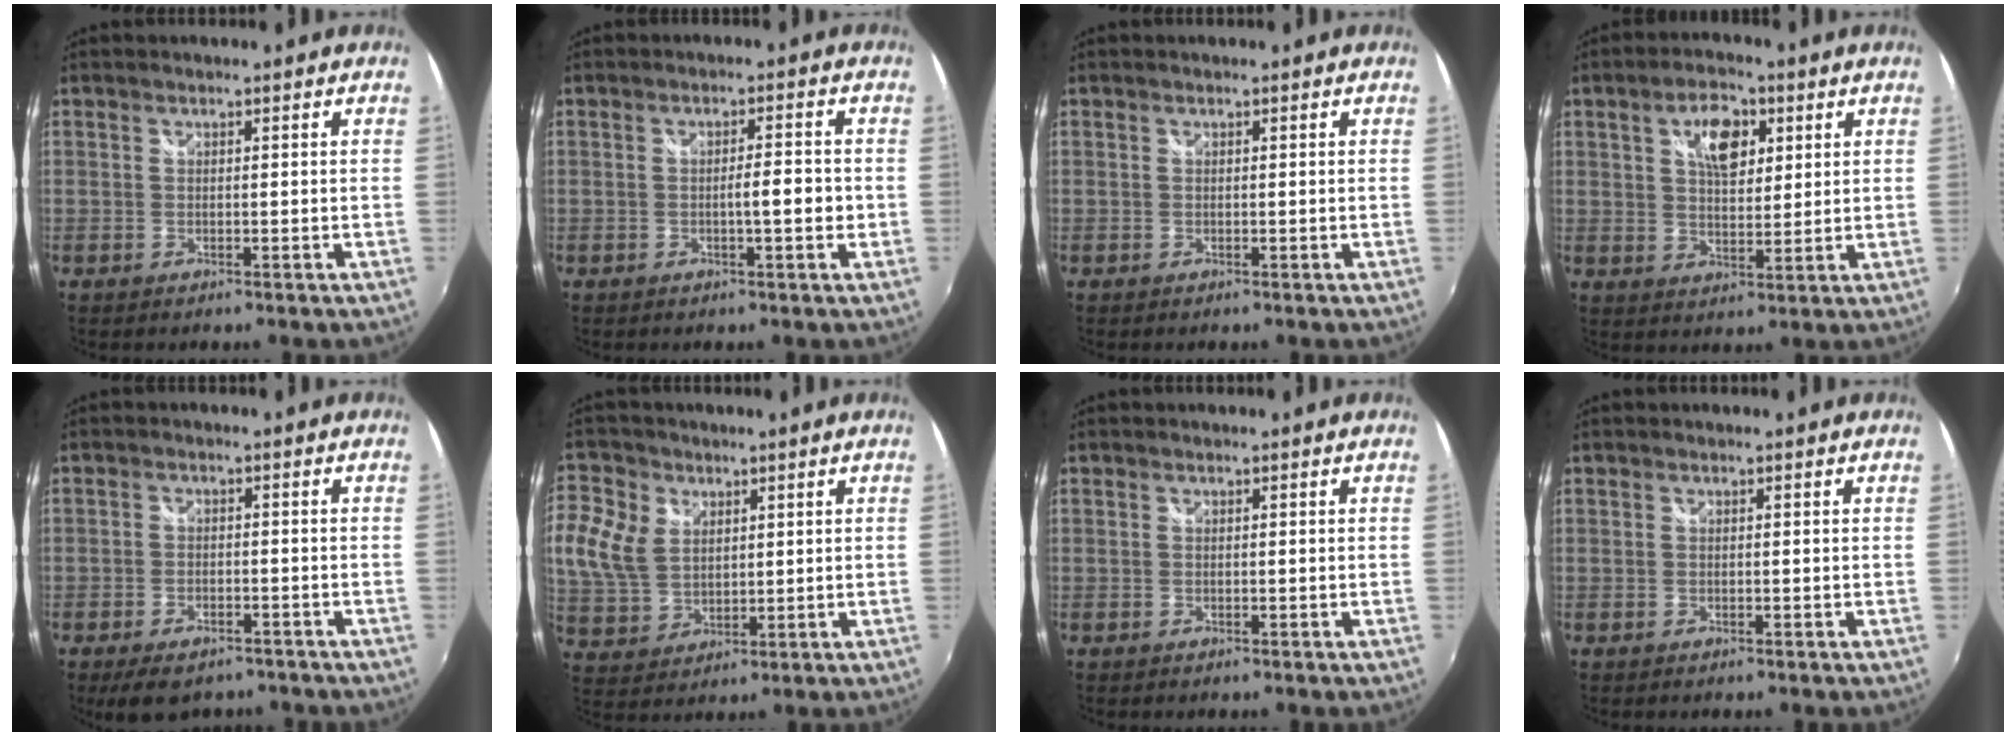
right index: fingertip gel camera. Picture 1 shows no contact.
{"total": 4.0, "force": [-0.7, 0.6, 3.9], "torque": [-0.061, 0.002, -0.010]}
{"total": 0.0}
{"total": 7.9, "force": [3.1, 4.2, 6.0], "torque": [-0.097, 0.018, 0.053]}
{"total": 7.7, "force": [-5.8, 3.6, 3.5], "torque": [-0.082, -0.010, -0.085]}
{"total": 12.2, "force": [3.8, 9.5, 6.7], "torque": [-0.166, 0.022, 0.080]}
{"total": 0.0}
{"total": 0.0}